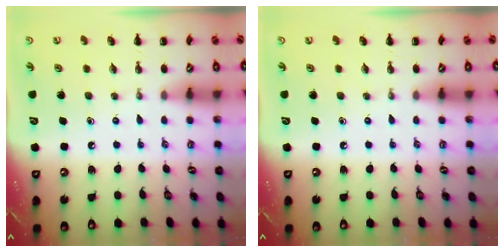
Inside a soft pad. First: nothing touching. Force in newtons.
{"total": 0.0}